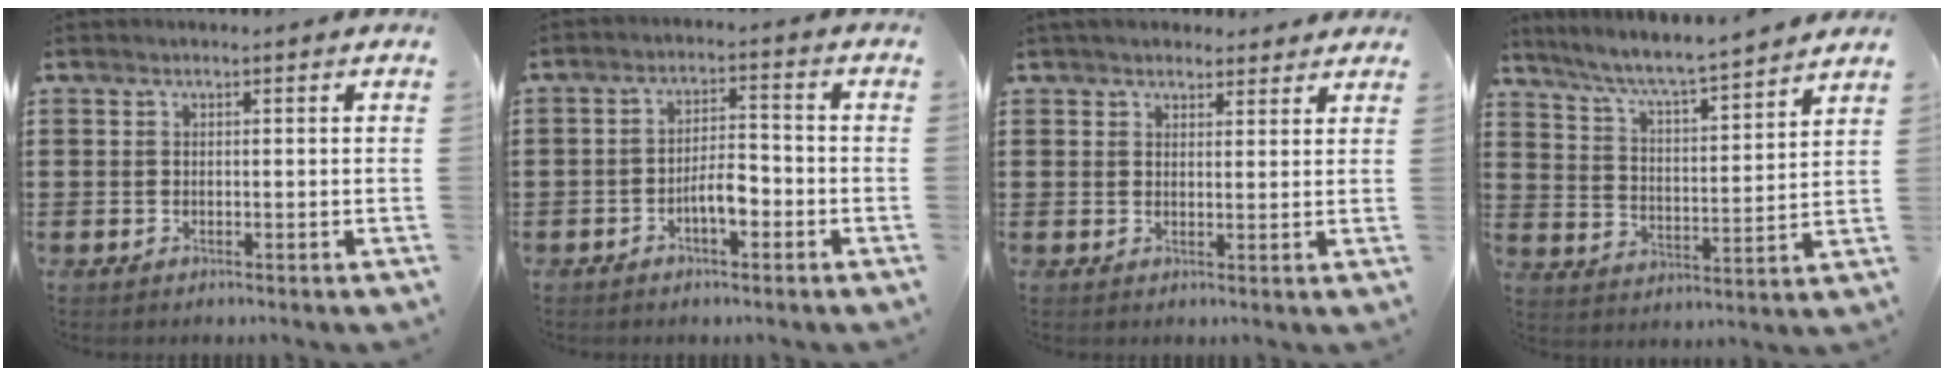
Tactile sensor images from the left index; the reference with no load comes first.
{"total": 4.6, "force": [-2.1, 1.7, 3.7], "torque": [-0.072, 0.009, -0.042]}
{"total": 3.1, "force": [2.8, 1.1, 0.7], "torque": [-0.021, 0.001, 0.054]}
{"total": 6.1, "force": [5.6, -0.3, 2.5], "torque": [-0.071, -0.041, 0.090]}